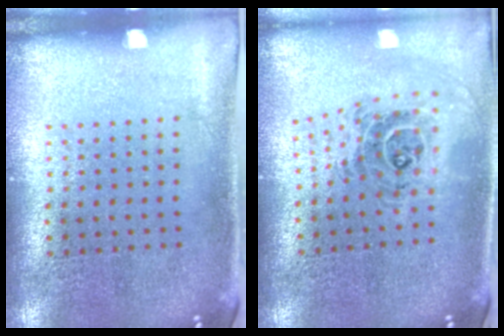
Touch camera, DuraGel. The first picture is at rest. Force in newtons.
{"total": 1.0, "press": 1.0, "slide": 0.3}